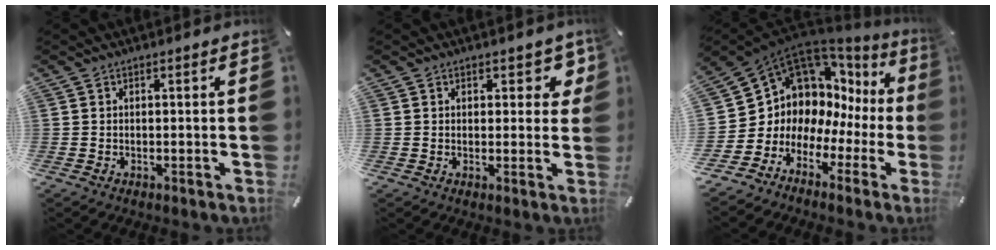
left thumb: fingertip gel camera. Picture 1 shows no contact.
{"total": 5.0, "force": [2.5, 3.1, 3.1], "torque": [-0.019, -0.009, 0.035]}
{"total": 9.4, "force": [5.5, 7.3, 2.3], "torque": [-0.066, -0.085, 0.108]}